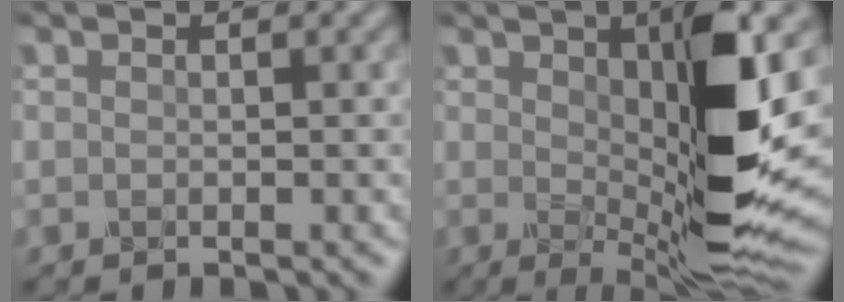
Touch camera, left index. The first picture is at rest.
{"total": 10.7, "force": [1.4, 2.9, 10.2], "torque": [-0.156, -0.019, 0.031]}